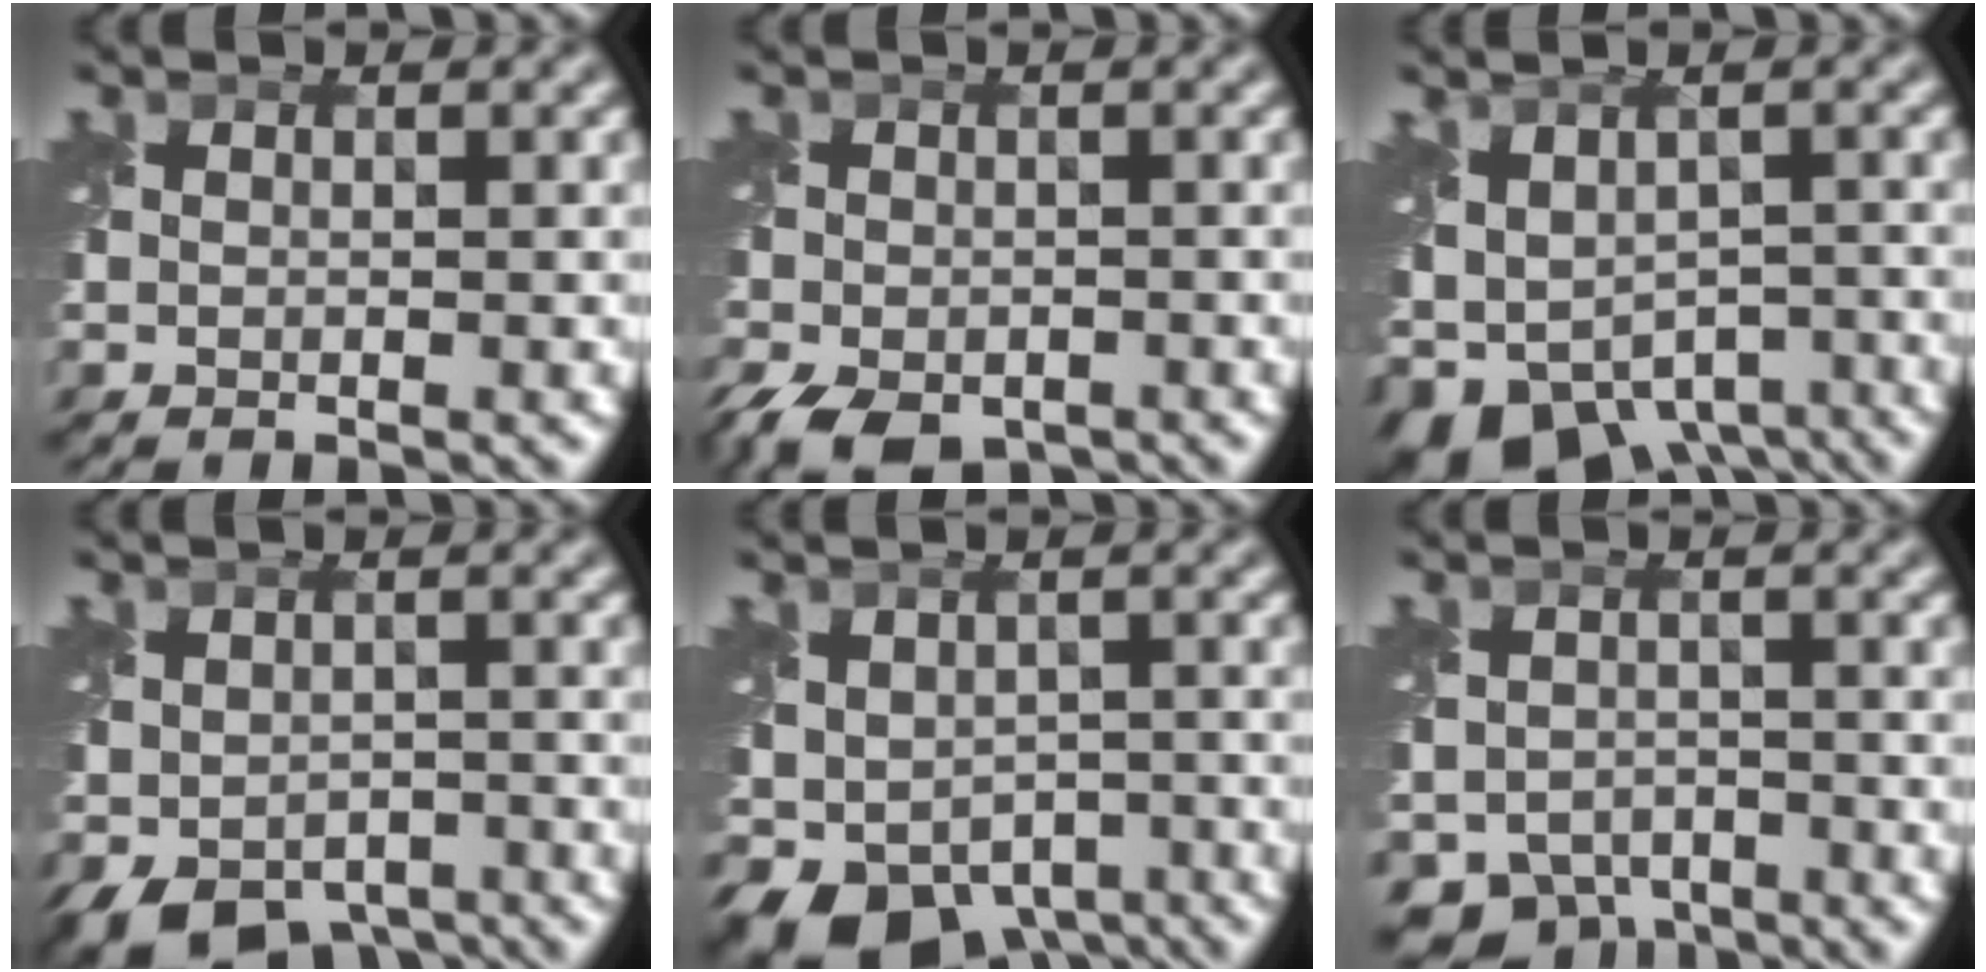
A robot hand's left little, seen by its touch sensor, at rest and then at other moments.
{"total": 6.0, "force": [-3.8, 3.3, 3.2], "torque": [-0.066, -0.027, -0.063]}
{"total": 7.9, "force": [-4.1, 4.8, 4.7], "torque": [-0.084, -0.023, -0.052]}
{"total": 6.5, "force": [-4.1, 3.9, 3.4], "torque": [-0.054, -0.028, -0.057]}
{"total": 9.3, "force": [-5.3, 6.0, 4.7], "torque": [-0.080, -0.034, -0.072]}
{"total": 6.3, "force": [-4.5, 3.8, 2.0], "torque": [-0.030, -0.025, -0.068]}